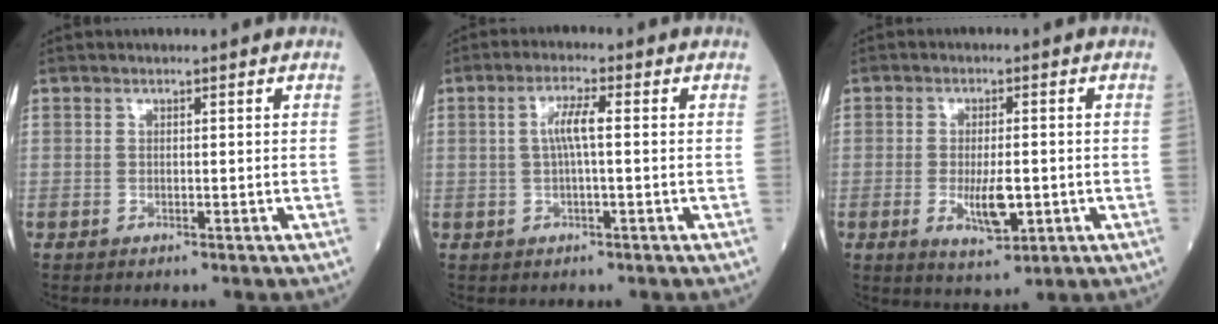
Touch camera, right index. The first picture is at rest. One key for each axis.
{"total": 3.9, "fx": 0.3, "fy": 0.3, "fz": 3.9, "tx": -0.079, "ty": 0.008, "tz": 0.007}
{"total": 5.7, "fx": -1.3, "fy": 1.7, "fz": 5.3, "tx": -0.095, "ty": -0.009, "tz": -0.016}